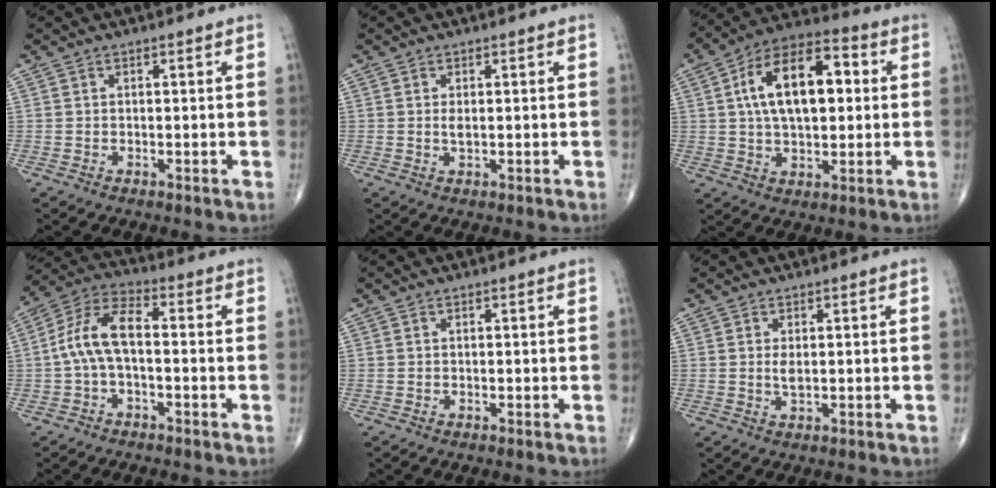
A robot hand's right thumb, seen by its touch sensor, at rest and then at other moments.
{"total": 1.0, "force": [0.1, 0.4, 0.9], "torque": [-0.018, -0.003, 0.003]}
{"total": 17.2, "force": [2.9, 9.1, 14.4], "torque": [-0.225, 0.024, 0.041]}
{"total": 9.2, "force": [-0.9, 4.3, 8.1], "torque": [-0.163, 0.037, -0.026]}
{"total": 0.0}
{"total": 1.7, "force": [0.2, 0.7, 1.6], "torque": [-0.030, -0.004, 0.007]}